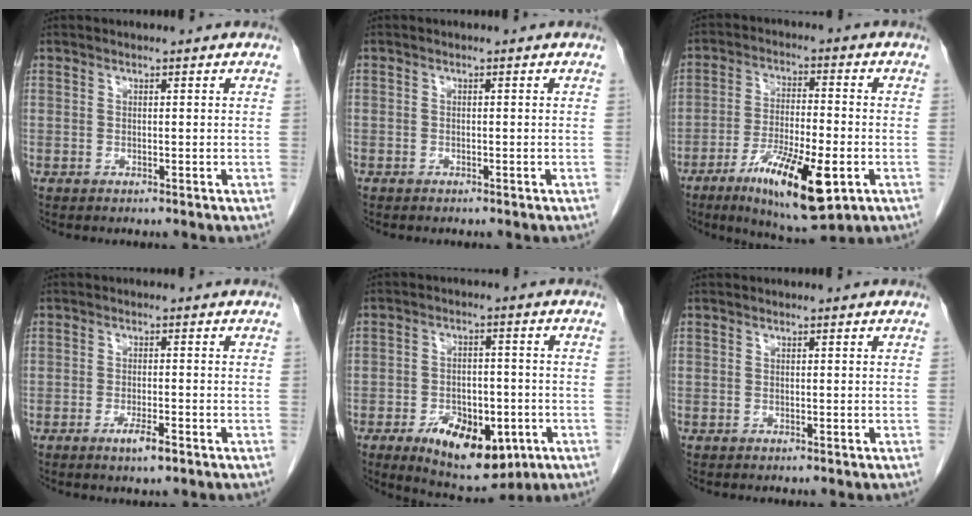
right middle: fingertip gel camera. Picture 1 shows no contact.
{"total": 0.6, "force": [-0.4, 0.4, 0.0], "torque": [-0.004, 0.003, -0.008]}
{"total": 14.6, "force": [-6.4, 3.2, 12.7], "torque": [-0.225, -0.022, -0.096]}
{"total": 3.0, "force": [-1.7, 0.6, 2.4], "torque": [-0.045, -0.002, -0.028]}
{"total": 12.4, "force": [-5.7, 6.2, 9.2], "torque": [-0.140, -0.008, -0.078]}
{"total": 0.0}